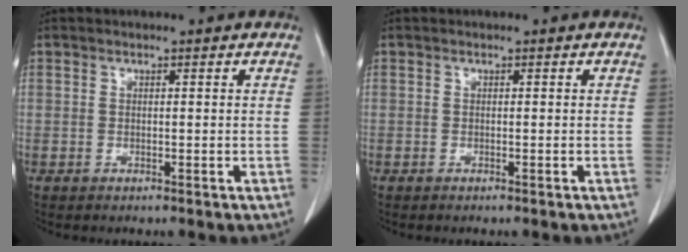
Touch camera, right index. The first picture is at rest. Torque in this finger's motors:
{"motor_torque": [-0.05, 0.00, -0.07, 0.00]}